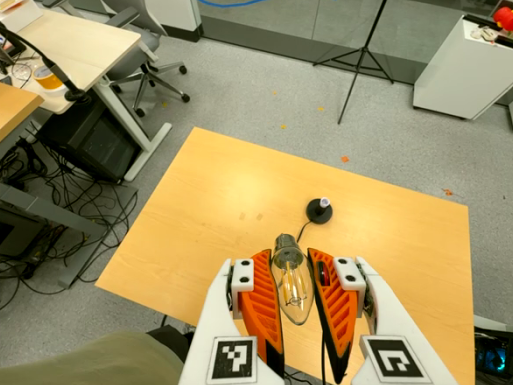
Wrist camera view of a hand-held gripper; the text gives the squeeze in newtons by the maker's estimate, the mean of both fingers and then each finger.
{"total": 21.9, "left": 24.0, "right": 19.7}